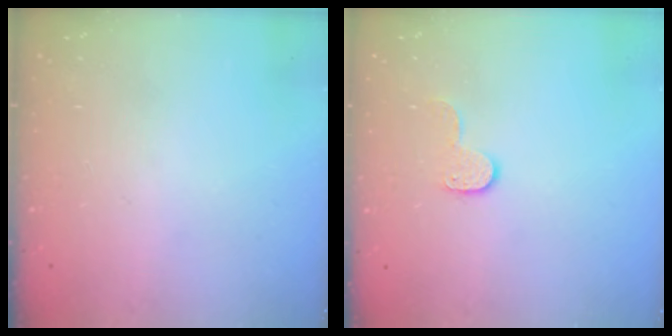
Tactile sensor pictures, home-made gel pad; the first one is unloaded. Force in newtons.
{"total": 5.9, "press": 5.9, "slide": 0.5}